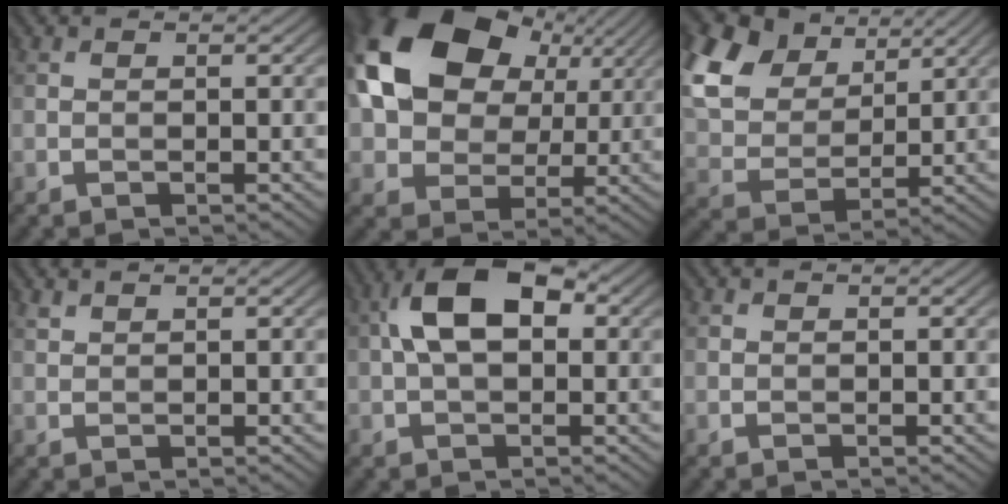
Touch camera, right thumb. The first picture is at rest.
{"total": 17.9, "force": [5.8, 12.9, 10.9], "torque": [-0.226, 0.026, 0.108]}
{"total": 16.2, "force": [8.3, 10.5, 9.1], "torque": [-0.270, 0.046, 0.167]}
{"total": 1.0, "force": [0.9, 0.3, 0.3], "torque": [-0.011, 0.002, 0.023]}
{"total": 9.0, "force": [1.6, 5.0, 7.3], "torque": [-0.140, 0.017, 0.018]}
{"total": 0.5, "force": [0.3, 0.4, 0.1], "torque": [0.000, -0.001, 0.008]}